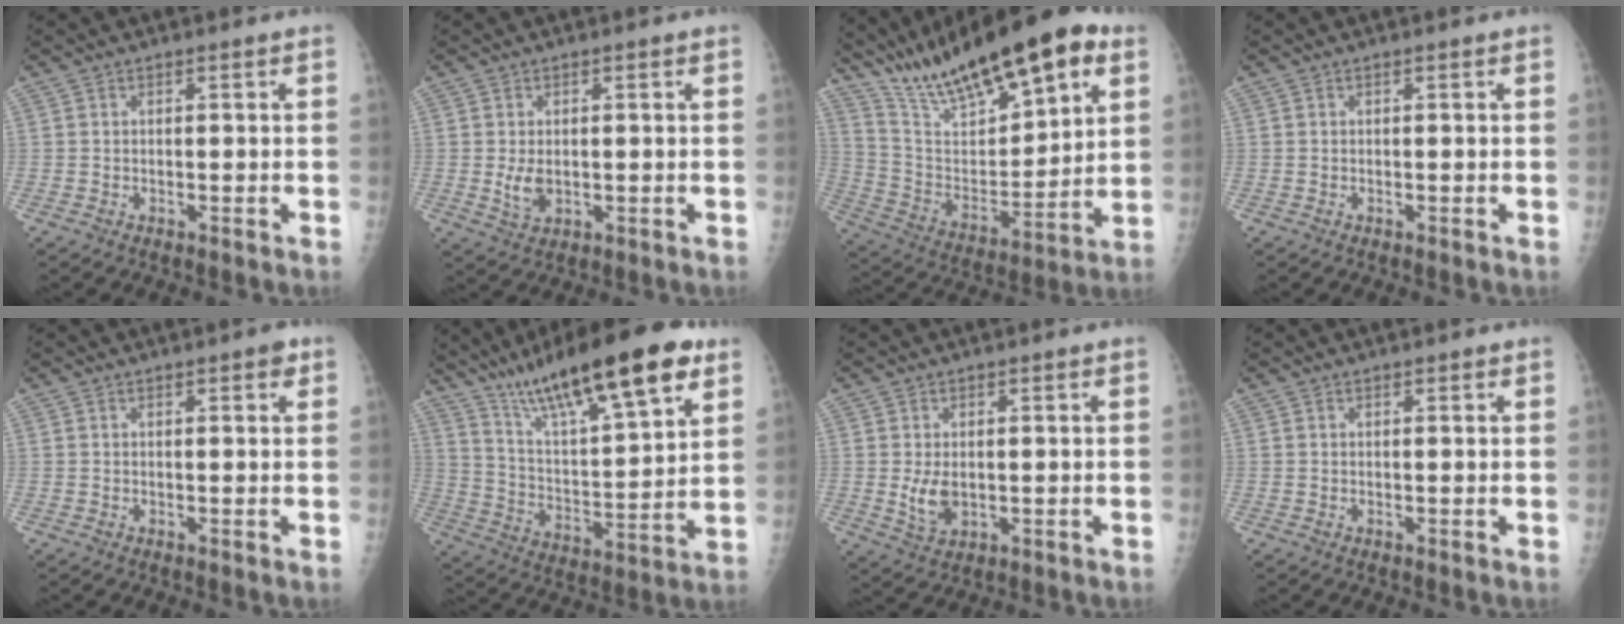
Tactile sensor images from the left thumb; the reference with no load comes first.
{"total": 3.7, "force": [-0.1, 2.5, 2.8], "torque": [-0.044, -0.008, 0.005]}
{"total": 25.7, "force": [16.6, 8.6, 17.6], "torque": [-0.252, -0.036, 0.288]}
{"total": 0.0}
{"total": 1.9, "force": [1.0, 0.7, 1.4], "torque": [-0.011, -0.001, 0.010]}
{"total": 24.8, "force": [15.5, 6.0, 18.4], "torque": [-0.284, -0.042, 0.262]}
{"total": 4.5, "force": [0.0, 3.0, 3.4], "torque": [-0.055, -0.010, 0.008]}
{"total": 0.5, "force": [0.4, 0.3, 0.3], "torque": [-0.002, -0.002, 0.004]}